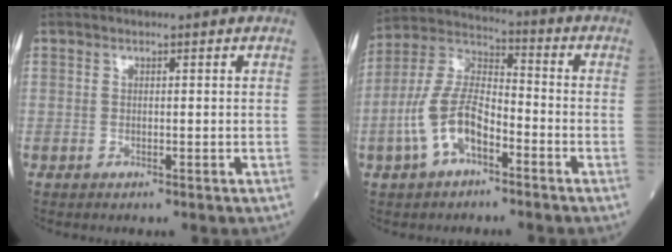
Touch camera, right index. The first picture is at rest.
{"total": 11.2, "force": [-4.5, 4.9, 8.9], "torque": [-0.206, 0.016, -0.088]}